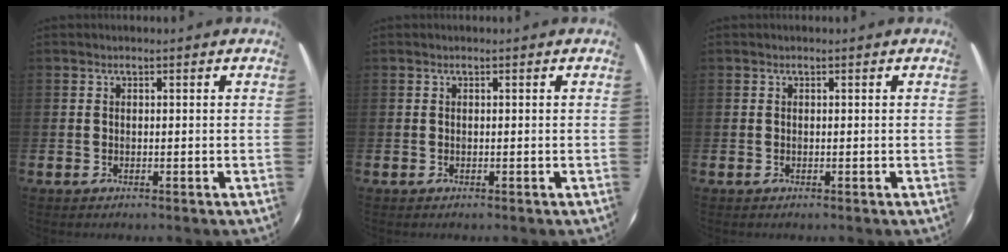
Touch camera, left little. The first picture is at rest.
{"total": 0.0}
{"total": 0.0}